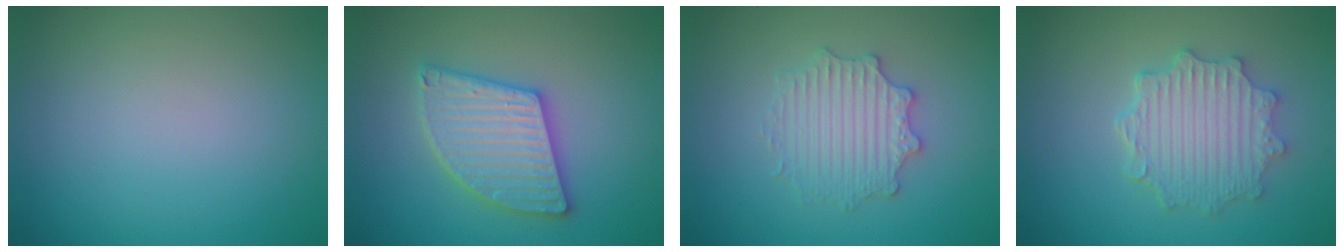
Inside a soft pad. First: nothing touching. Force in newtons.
{"total": 5.4, "press": 5.4, "slide": 0.7}
{"total": 3.0, "press": 2.9, "slide": 0.4}
{"total": 4.8, "press": 3.9, "slide": 2.8}